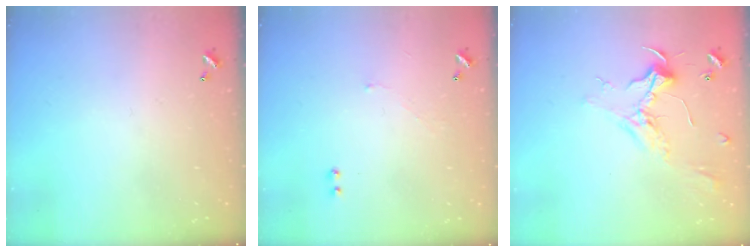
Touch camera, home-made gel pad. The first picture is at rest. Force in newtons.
{"total": 2.0, "press": 1.9, "slide": 0.7}
{"total": 2.3, "press": 2.2, "slide": 0.8}